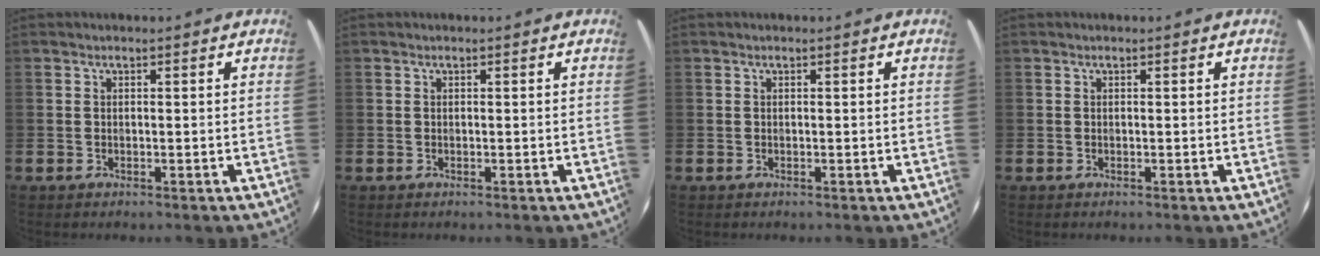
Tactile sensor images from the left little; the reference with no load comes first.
{"total": 0.0}
{"total": 0.0}
{"total": 0.0}